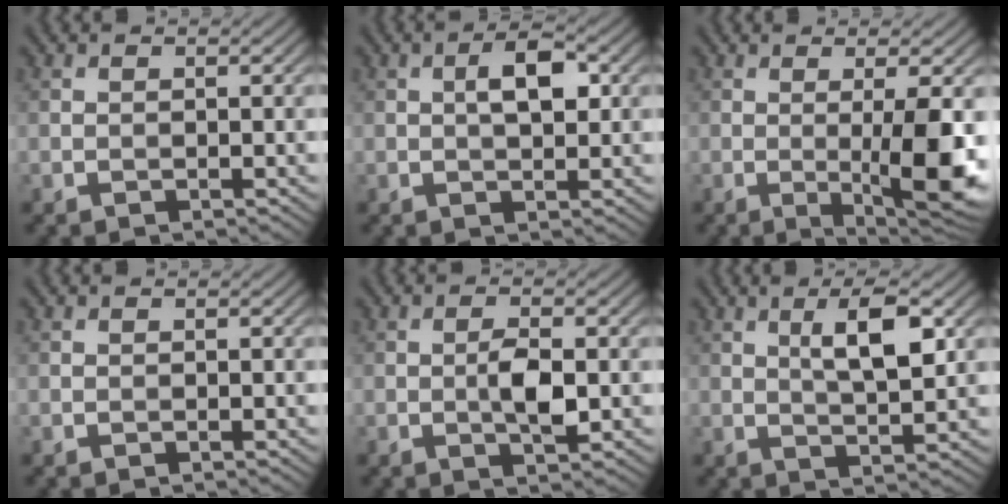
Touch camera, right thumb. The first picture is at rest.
{"total": 4.3, "force": [0.8, 1.8, 3.8], "torque": [-0.068, 0.005, 0.011]}
{"total": 8.3, "force": [-0.8, 1.4, 8.1], "torque": [-0.125, -0.003, -0.011]}
{"total": 0.0}
{"total": 3.5, "force": [-0.4, 1.1, 3.3], "torque": [-0.061, 0.002, -0.006]}
{"total": 6.1, "force": [2.0, 1.7, 5.5], "torque": [-0.095, -0.001, 0.036]}